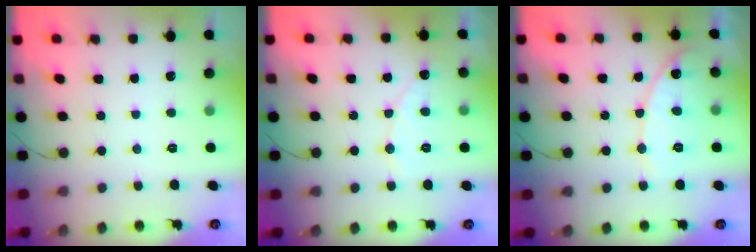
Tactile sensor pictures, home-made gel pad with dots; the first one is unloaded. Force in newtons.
{"total": 6.4, "press": 6.3, "slide": 0.4}
{"total": 10.6, "press": 10.6, "slide": 0.9}